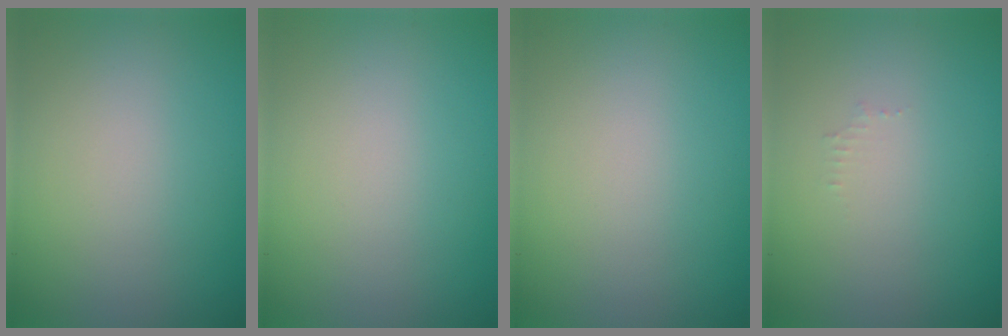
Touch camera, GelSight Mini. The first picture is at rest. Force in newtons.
{"total": 0.0}
{"total": 0.0}
{"total": 0.6, "press": 0.6, "slide": 0.1}